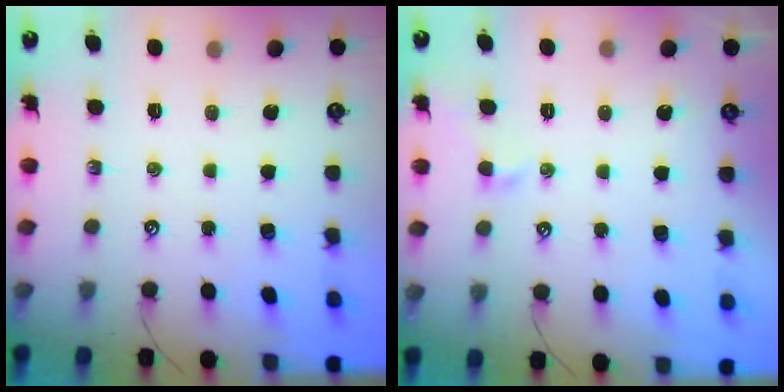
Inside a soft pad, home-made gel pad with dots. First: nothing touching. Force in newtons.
{"total": 1.2, "press": 1.0, "slide": 0.6}